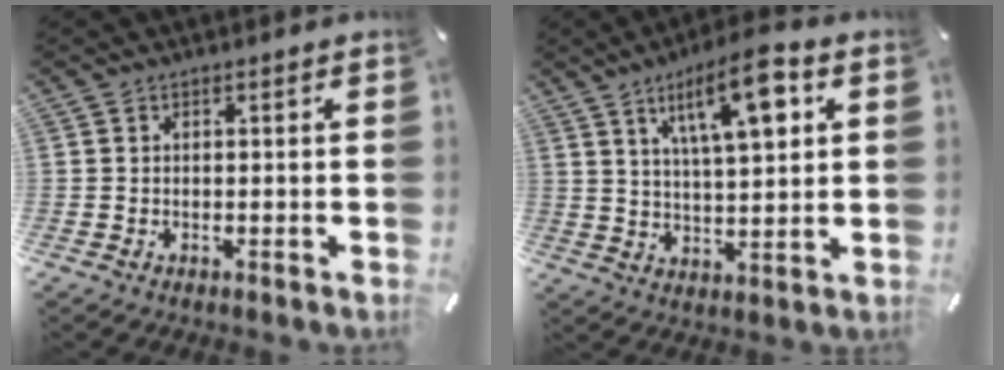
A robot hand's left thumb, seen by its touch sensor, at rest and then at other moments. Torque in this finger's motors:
{"motor_torque": [2.35, 2.35, 1.51, -1.25, 0.43]}